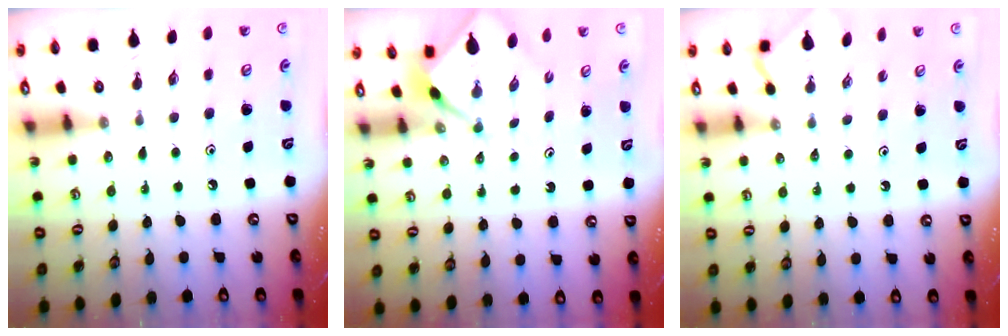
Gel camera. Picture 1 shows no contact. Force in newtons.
{"total": 2.2, "press": 2.2, "slide": 0.3}
{"total": 2.5, "press": 2.5, "slide": 0.4}